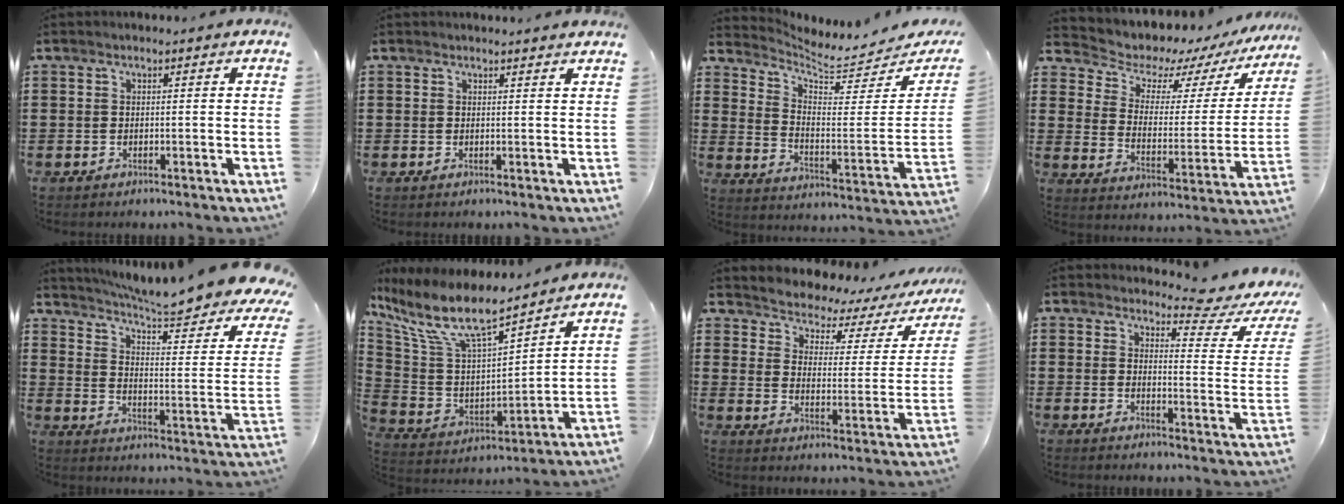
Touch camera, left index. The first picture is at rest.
{"total": 1.1, "force": [1.1, -0.1, 0.2], "torque": [-0.005, -0.002, 0.022]}
{"total": 5.5, "force": [5.3, 0.7, 1.3], "torque": [-0.048, -0.053, 0.087]}
{"total": 5.7, "force": [4.9, 2.5, 1.5], "torque": [-0.055, -0.042, 0.078]}
{"total": 7.0, "force": [5.9, 0.5, 3.6], "torque": [-0.081, -0.054, 0.095]}
{"total": 11.4, "force": [8.4, 2.6, 7.3], "torque": [-0.173, -0.047, 0.146]}
{"total": 2.4, "force": [2.1, 1.1, 0.6], "torque": [-0.031, -0.026, 0.024]}
{"total": 5.1, "force": [4.4, 0.7, 2.6], "torque": [-0.046, -0.028, 0.068]}